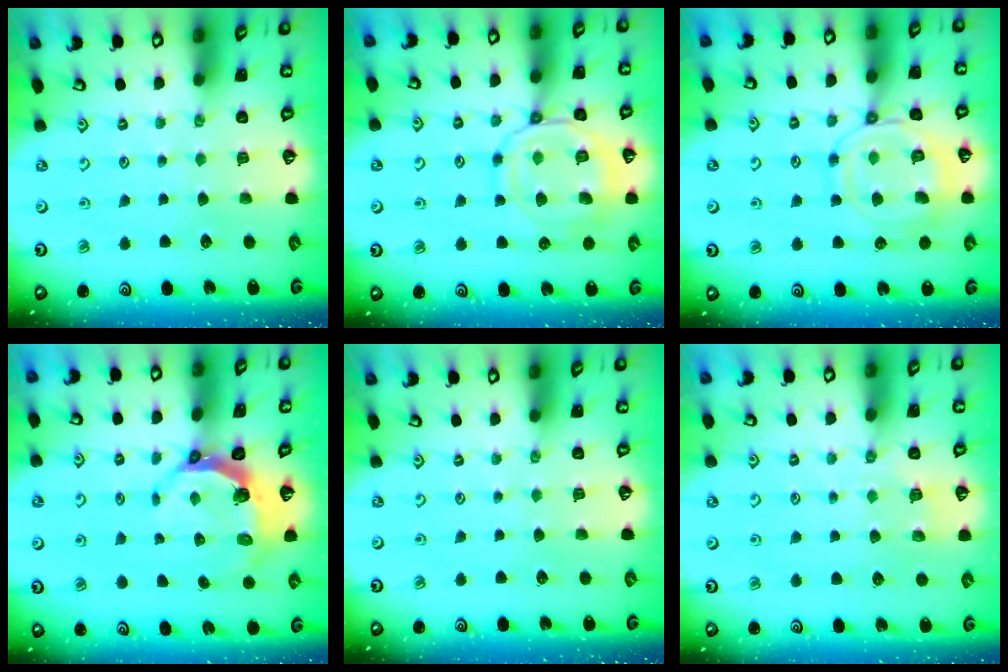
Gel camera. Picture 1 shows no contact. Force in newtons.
{"total": 14.2, "press": 14.2, "slide": 1.5}
{"total": 12.7, "press": 12.6, "slide": 1.1}
{"total": 5.7, "press": 4.4, "slide": 3.6}
{"total": 0.0}
{"total": 3.0, "press": 2.6, "slide": 1.5}